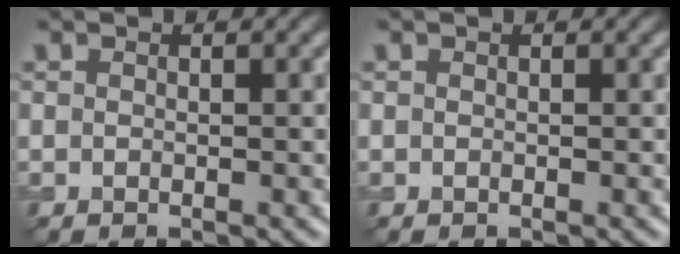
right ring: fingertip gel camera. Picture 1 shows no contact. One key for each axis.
{"total": 0.0}